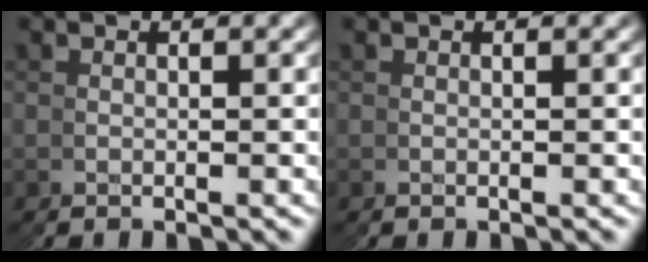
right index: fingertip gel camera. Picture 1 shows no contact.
{"total": 0.0}